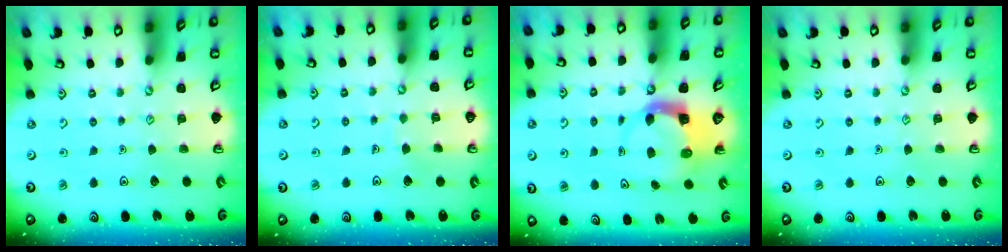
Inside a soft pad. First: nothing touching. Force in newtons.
{"total": 2.2, "press": 2.2, "slide": 0.1}
{"total": 4.0, "press": 3.9, "slide": 0.6}
{"total": 0.0}